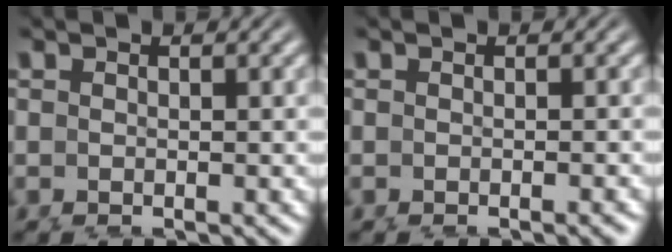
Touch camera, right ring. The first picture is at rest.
{"total": 0.6, "force": [-0.4, -0.1, 0.4], "torque": [-0.007, 0.003, -0.006]}